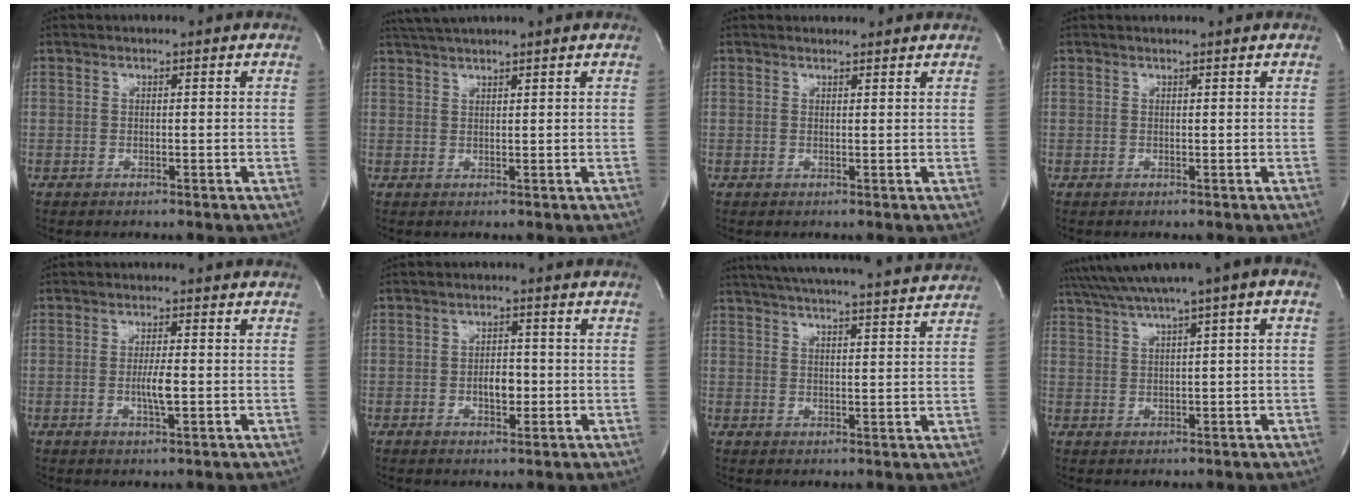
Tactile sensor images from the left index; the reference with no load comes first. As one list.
[{"total": 4.5, "force": [4.0, -0.8, 1.9], "torque": [-0.031, 0.028, 0.075]}, {"total": 2.5, "force": [2.5, 0.5, 0.1], "torque": [-0.016, 0.009, 0.029]}, {"total": 1.0, "force": [0.9, -0.2, 0.3], "torque": [-0.012, 0.001, 0.015]}, {"total": 3.2, "force": [-0.8, 0.2, 3.1], "torque": [-0.065, -0.012, -0.011]}, {"total": 3.1, "force": [-0.9, 1.3, 2.6], "torque": [-0.049, -0.003, -0.010]}, {"total": 20.6, "force": [19.1, 0.9, 7.5], "torque": [-0.127, 0.007, 0.253]}, {"total": 8.2, "force": [4.8, -0.2, 6.6], "torque": [-0.115, 0.038, 0.082]}]